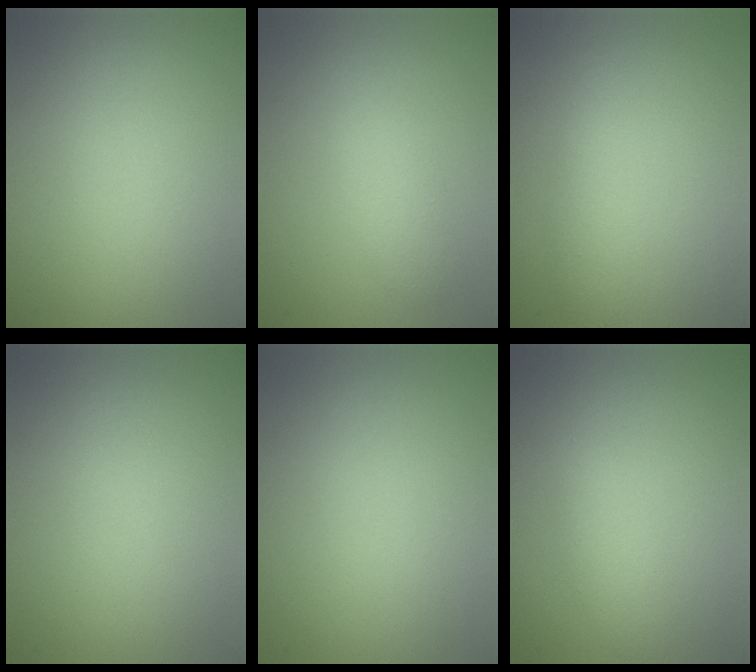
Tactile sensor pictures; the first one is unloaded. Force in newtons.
{"total": 1.9, "press": 1.9, "slide": 0.1}
{"total": 2.0, "press": 2.0, "slide": 0.0}
{"total": 0.0}
{"total": 0.0}
{"total": 1.7, "press": 1.7, "slide": 0.0}